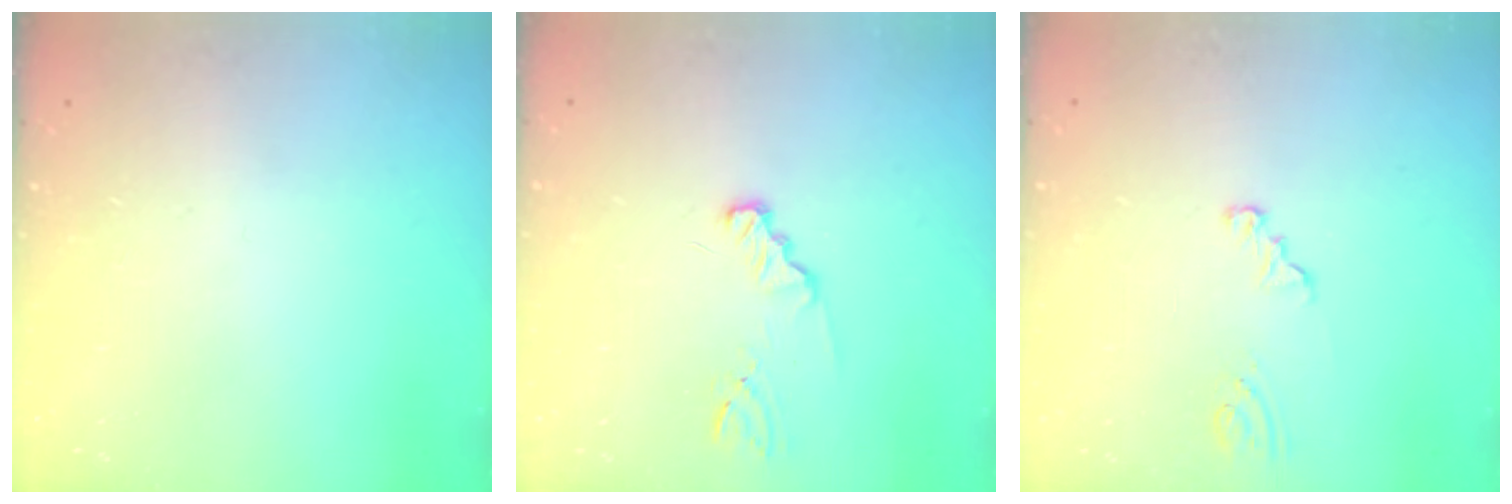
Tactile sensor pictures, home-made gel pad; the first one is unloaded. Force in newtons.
{"total": 1.9, "press": 1.9, "slide": 0.2}
{"total": 2.3, "press": 2.3, "slide": 0.2}